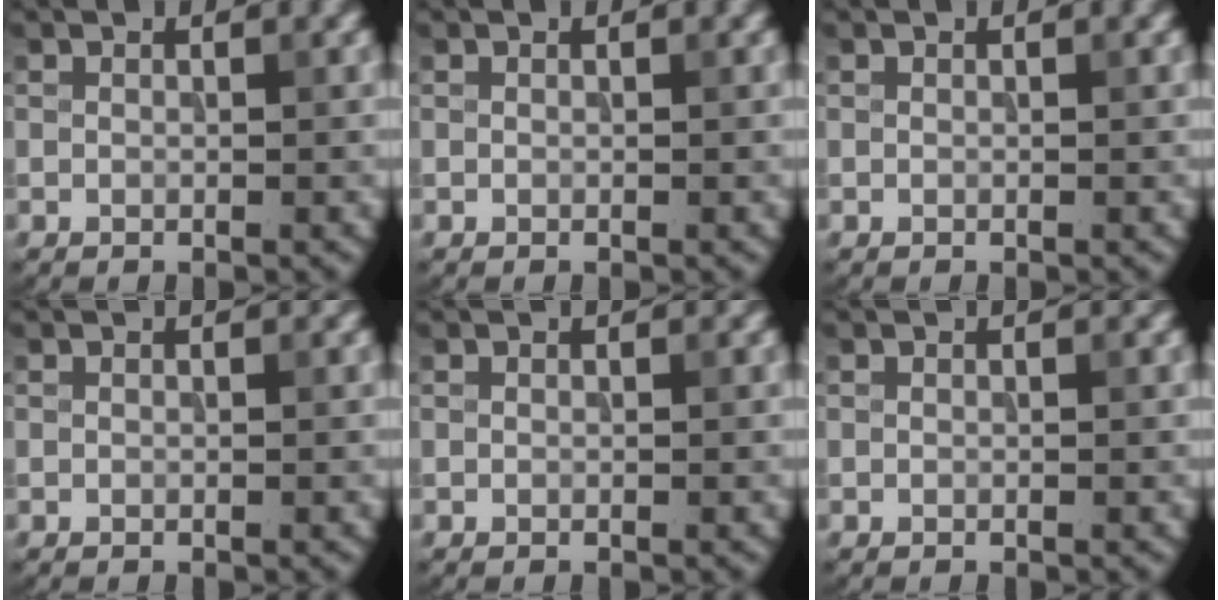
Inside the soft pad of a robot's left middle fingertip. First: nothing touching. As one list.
[{"total": 0.0}, {"total": 0.0}, {"total": 0.0}, {"total": 0.0}, {"total": 0.0}]